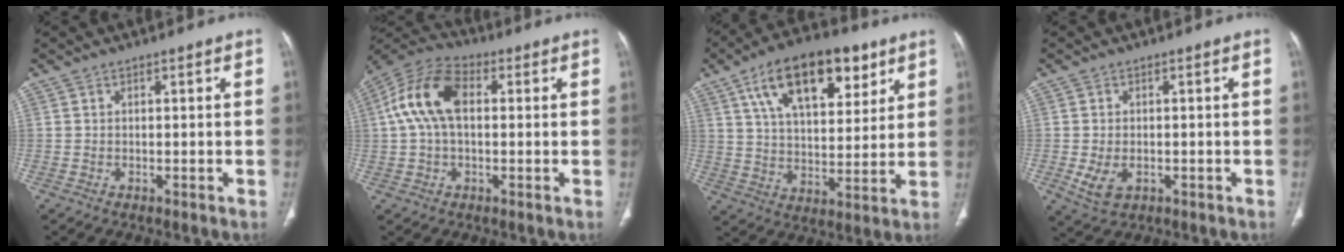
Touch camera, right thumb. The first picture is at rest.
{"total": 12.6, "force": [1.8, 7.5, 10.0], "torque": [-0.202, 0.032, 0.024]}
{"total": 20.2, "force": [10.2, 10.0, 14.4], "torque": [-0.199, -0.020, 0.172]}
{"total": 4.9, "force": [-1.1, 3.2, 3.5], "torque": [-0.069, -0.002, -0.010]}